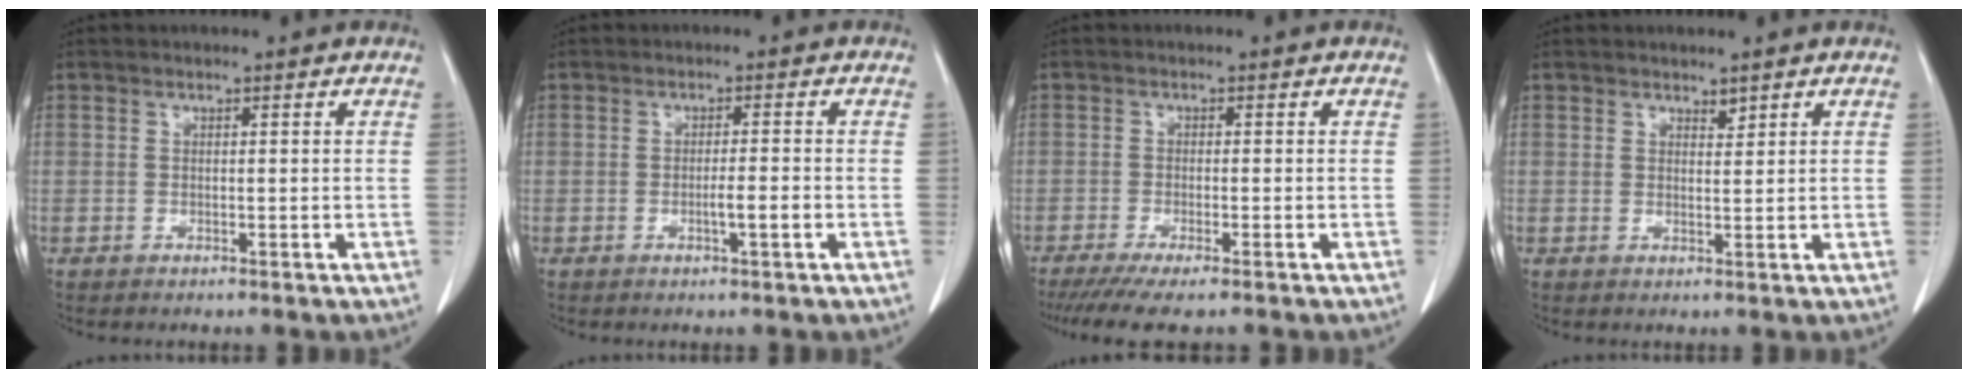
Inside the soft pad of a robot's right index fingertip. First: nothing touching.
{"total": 2.8, "force": [-0.9, 0.4, 2.6], "torque": [-0.047, 0.000, -0.014]}
{"total": 7.6, "force": [-5.6, 1.3, 4.9], "torque": [-0.076, -0.016, -0.088]}
{"total": 1.5, "force": [1.1, 0.7, 0.6], "torque": [-0.011, -0.001, 0.021]}